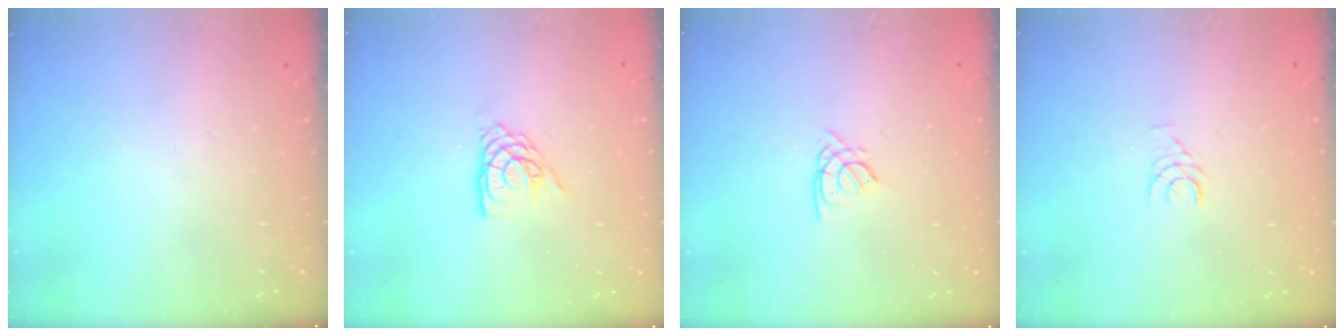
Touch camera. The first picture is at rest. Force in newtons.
{"total": 7.9, "press": 7.9, "slide": 0.6}
{"total": 1.3, "press": 1.3, "slide": 0.4}
{"total": 3.6, "press": 3.6, "slide": 0.4}